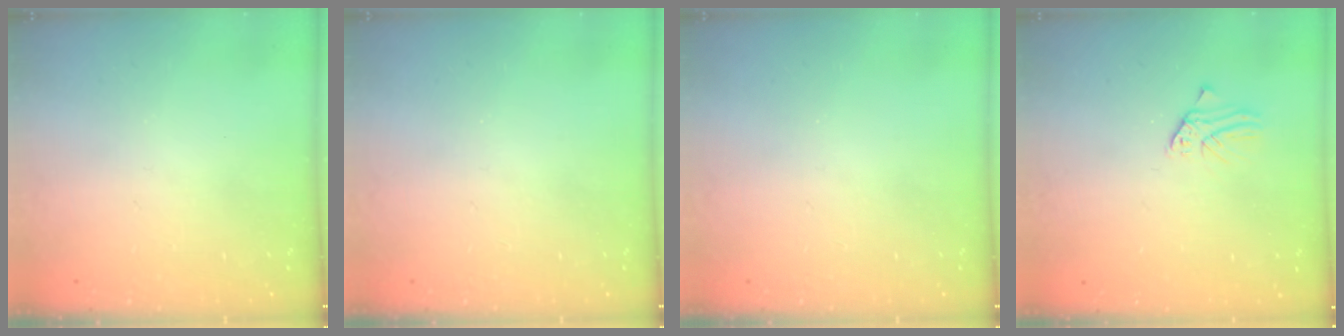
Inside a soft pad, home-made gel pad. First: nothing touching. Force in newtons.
{"total": 0.0}
{"total": 0.0}
{"total": 1.1, "press": 1.1, "slide": 0.0}